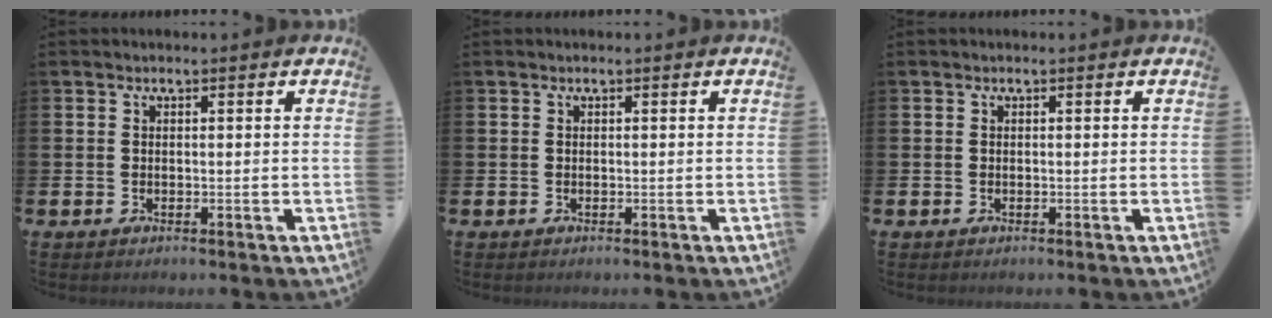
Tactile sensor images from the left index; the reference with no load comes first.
{"total": 0.0}
{"total": 0.0}